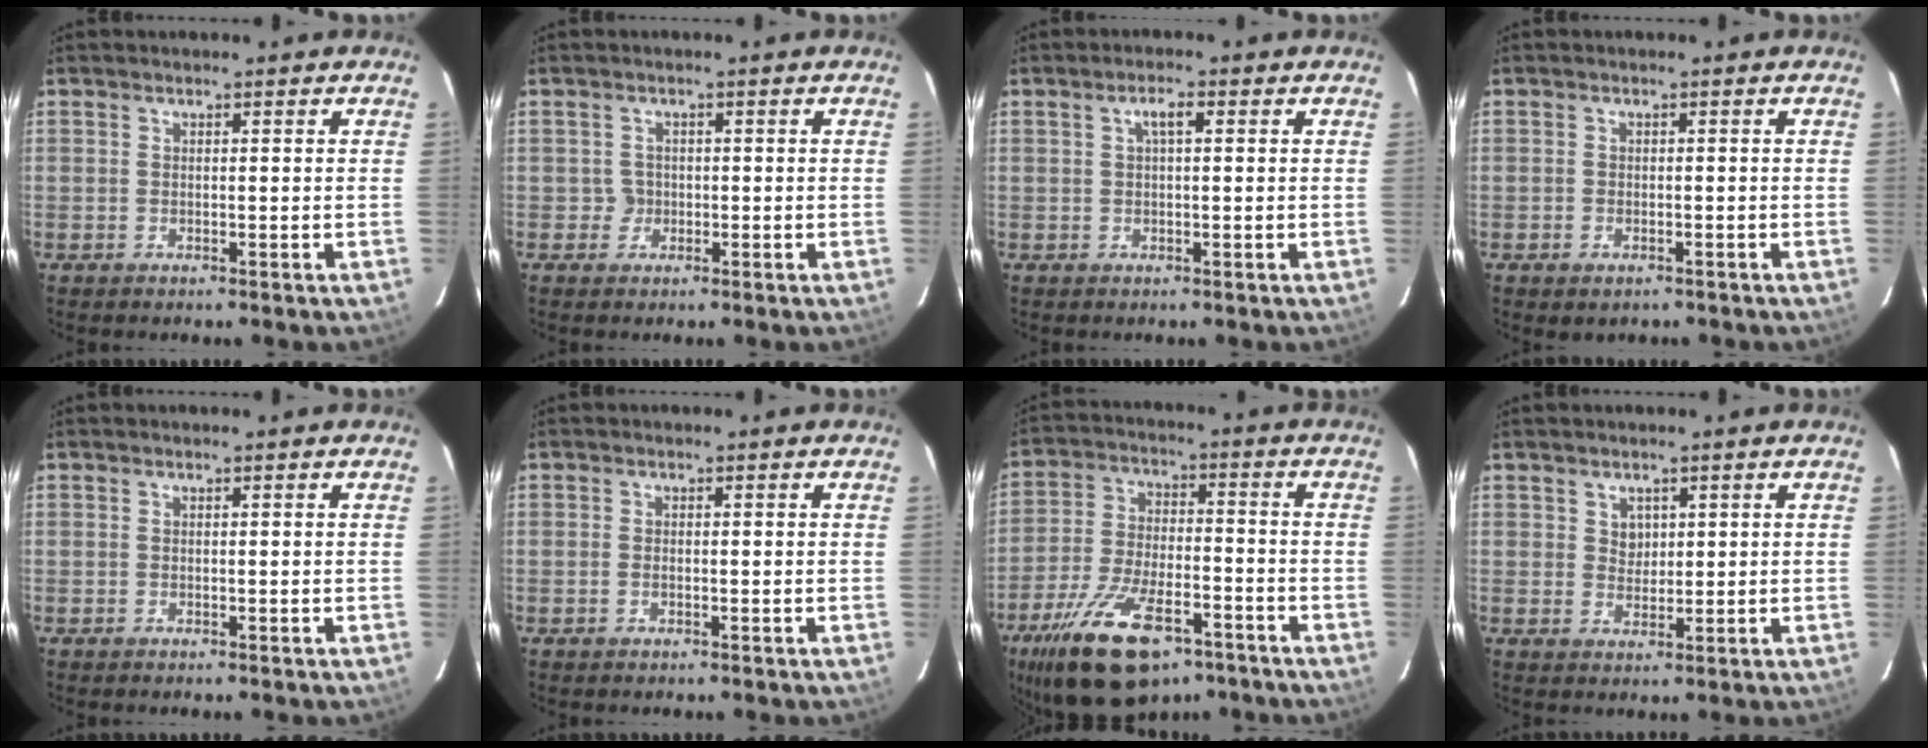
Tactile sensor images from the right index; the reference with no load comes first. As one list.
[{"total": 1.8, "force": [-0.4, 1.8, -0.2], "torque": [0.008, 0.008, -0.003]}, {"total": 2.3, "force": [0.6, 0.6, 2.1], "torque": [-0.042, 0.009, 0.011]}, {"total": 2.0, "force": [-1.1, 1.3, 0.9], "torque": [-0.015, -0.002, -0.014]}, {"total": 0.0}, {"total": 0.8, "force": [-0.3, 0.5, 0.6], "torque": [-0.013, 0.000, -0.006]}, {"total": 19.9, "force": [-12.4, 9.0, 12.7], "torque": [-0.257, -0.022, -0.204]}, {"total": 2.5, "force": [1.2, 2.1, 0.7], "torque": [-0.004, 0.005, 0.022]}]